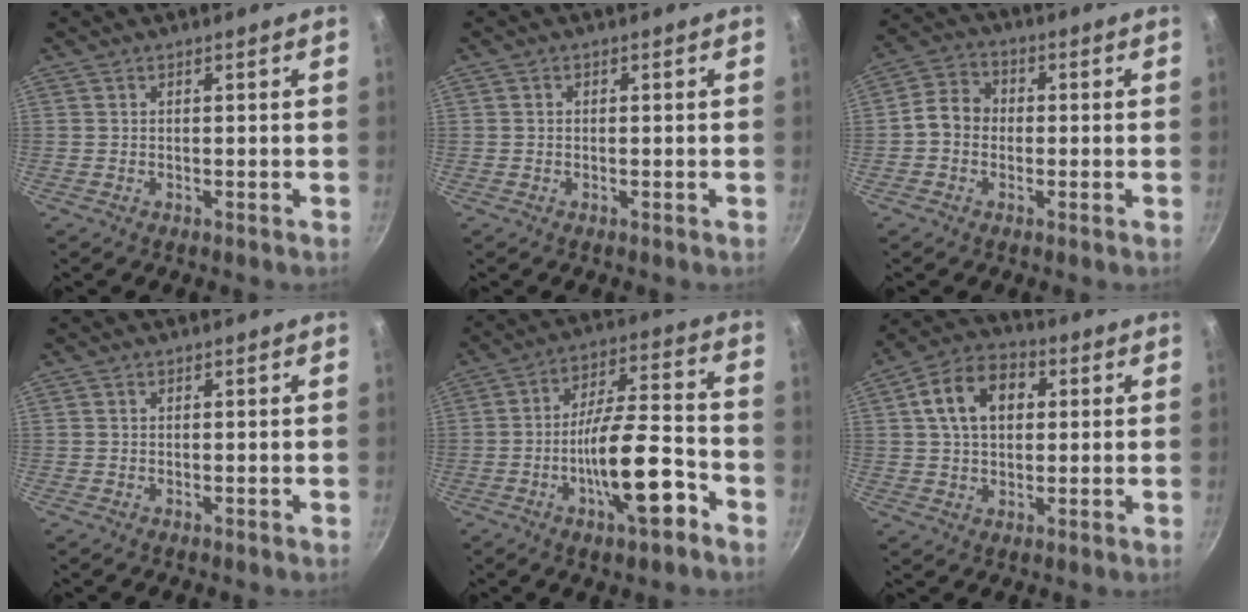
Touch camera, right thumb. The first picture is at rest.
{"total": 0.6, "force": [0.0, 0.5, 0.2], "torque": [-0.003, 0.004, -0.001]}
{"total": 6.3, "force": [-0.6, 5.3, 3.3], "torque": [-0.035, 0.018, -0.028]}
{"total": 0.0}
{"total": 15.5, "force": [-6.6, 4.7, 13.2], "torque": [-0.201, 0.046, -0.110]}
{"total": 12.0, "force": [2.8, 8.3, 8.2], "torque": [-0.117, 0.017, 0.033]}